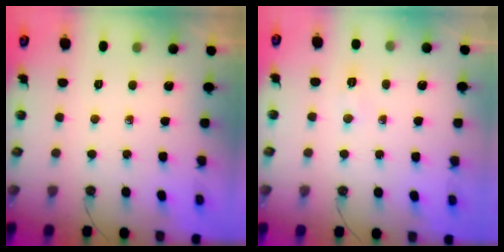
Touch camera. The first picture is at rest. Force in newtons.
{"total": 3.8, "press": 3.7, "slide": 0.5}